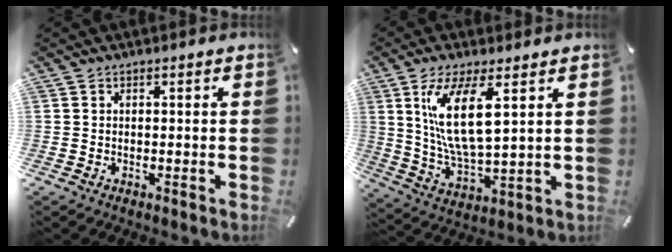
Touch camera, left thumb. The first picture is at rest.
{"total": 13.5, "force": [5.3, 4.8, 11.4], "torque": [-0.238, -0.015, 0.090]}